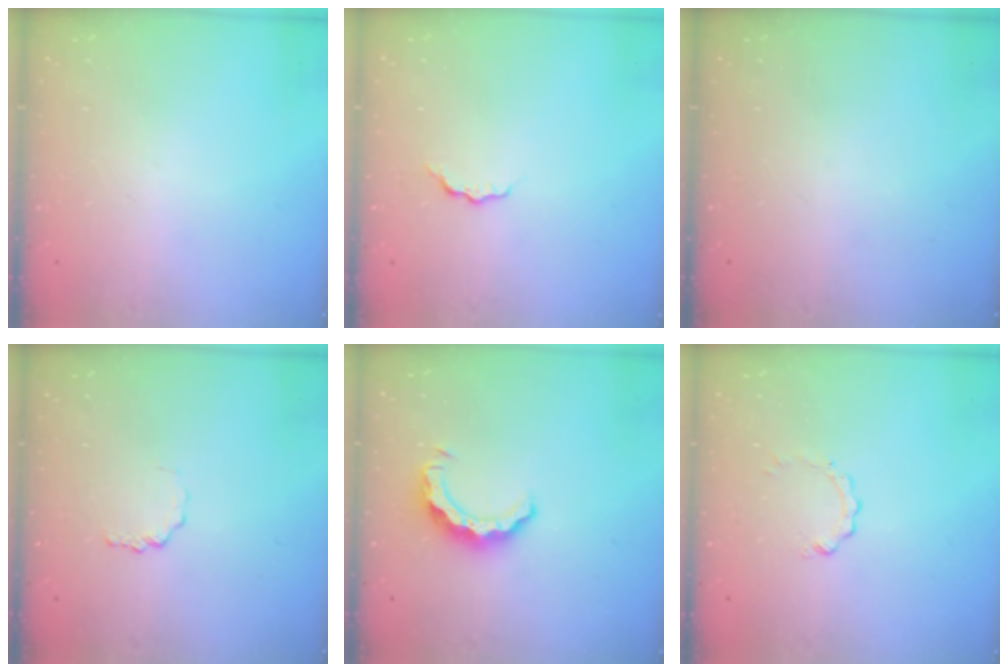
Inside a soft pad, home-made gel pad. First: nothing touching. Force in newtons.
{"total": 3.7, "press": 3.7, "slide": 0.4}
{"total": 0.0}
{"total": 1.8, "press": 1.8, "slide": 0.3}
{"total": 8.4, "press": 8.4, "slide": 0.5}
{"total": 0.7, "press": 0.7, "slide": 0.1}